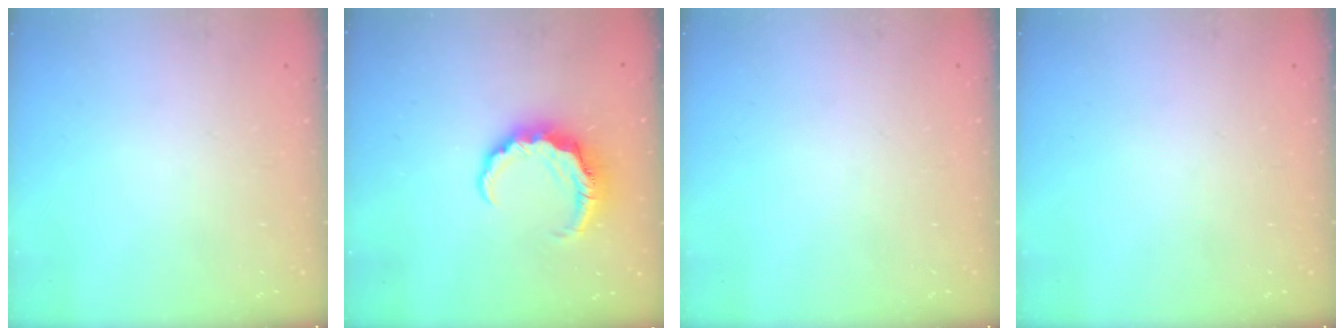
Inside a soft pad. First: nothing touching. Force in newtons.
{"total": 6.8, "press": 6.7, "slide": 1.0}
{"total": 0.0}
{"total": 0.0}